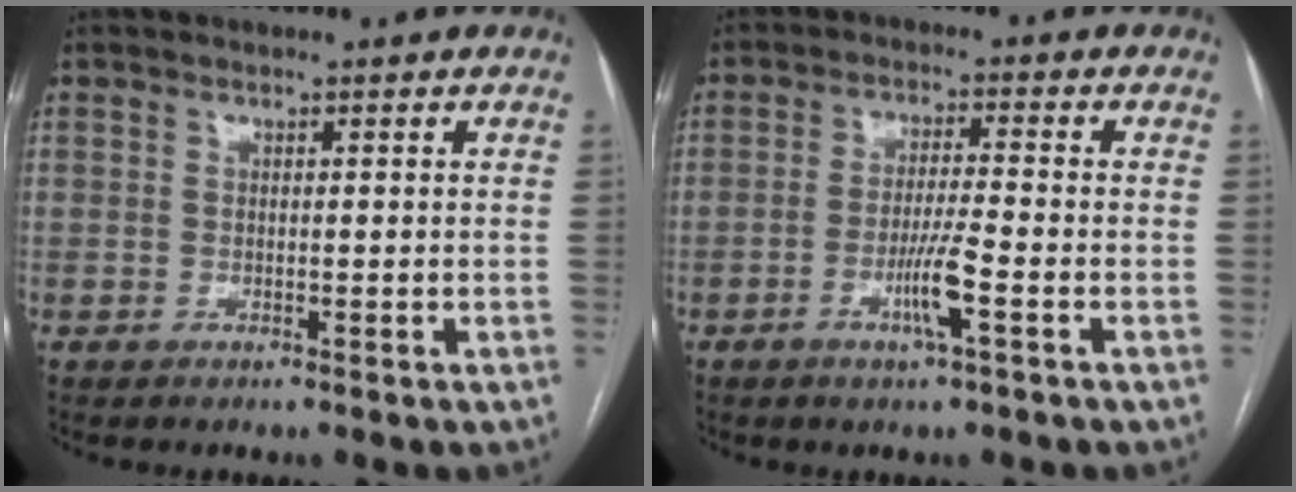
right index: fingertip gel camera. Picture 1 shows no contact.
{"total": 5.6, "force": [-2.5, -0.2, 5.0], "torque": [-0.094, -0.007, -0.047]}